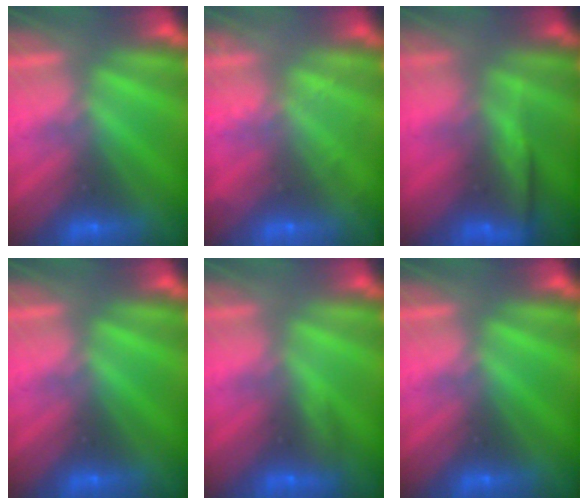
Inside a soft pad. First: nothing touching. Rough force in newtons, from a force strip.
{"total": 2.1}
{"total": 8.1}
{"total": 0.0}
{"total": 3.0}
{"total": 0.0}